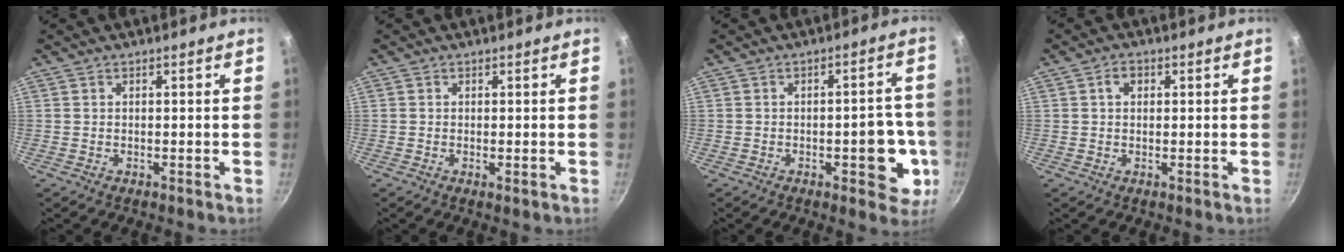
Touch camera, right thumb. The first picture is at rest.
{"total": 0.7, "force": [-0.1, 0.1, 0.7], "torque": [-0.014, -0.004, -0.003]}
{"total": 9.5, "force": [-2.5, 4.5, 8.0], "torque": [-0.061, 0.011, -0.030]}
{"total": 2.3, "force": [0.6, 1.7, 1.4], "torque": [-0.016, 0.004, 0.007]}